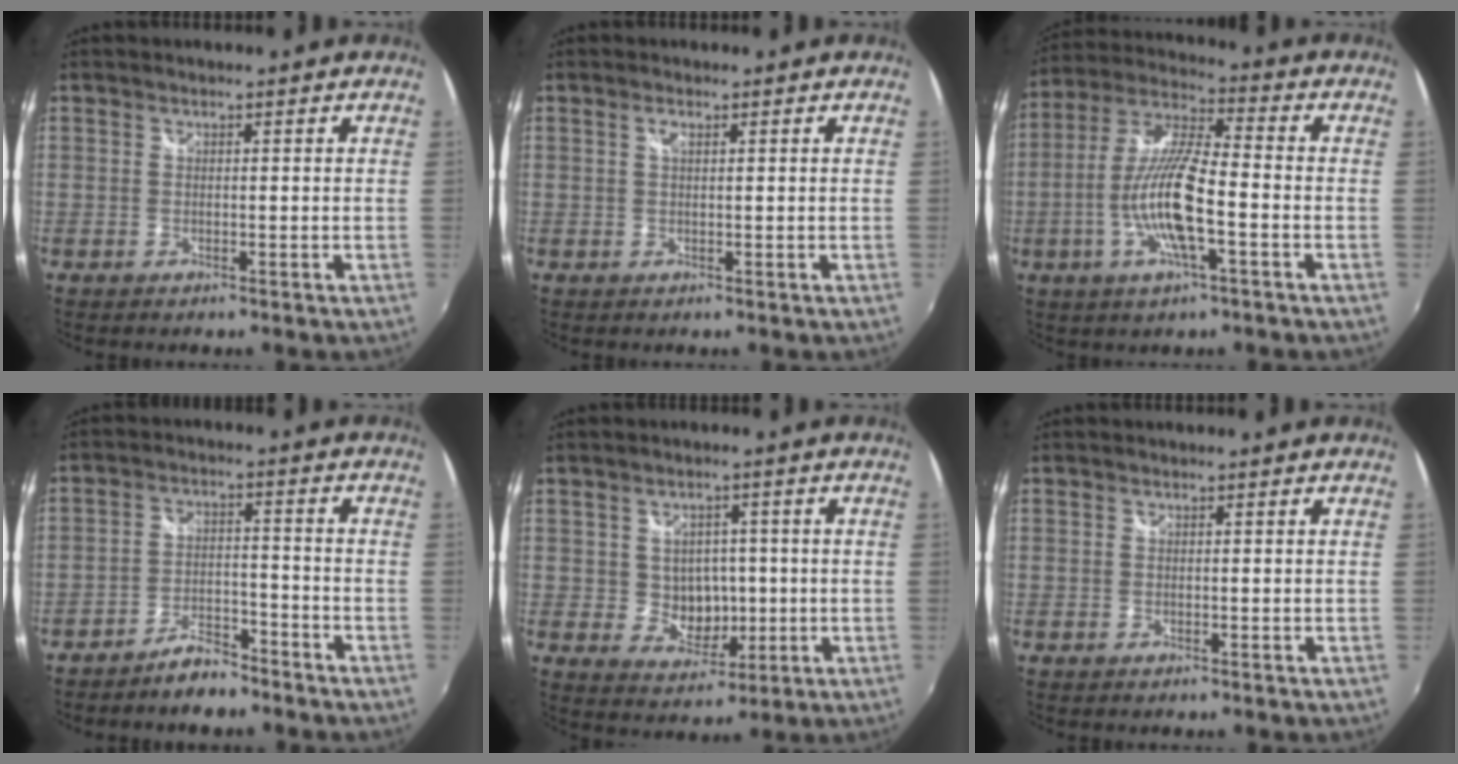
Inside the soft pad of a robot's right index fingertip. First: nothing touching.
{"total": 1.0, "force": [0.5, 0.3, 0.9], "torque": [-0.017, 0.002, 0.006]}
{"total": 13.7, "force": [-4.0, 2.7, 12.8], "torque": [-0.259, -0.005, -0.077]}
{"total": 6.2, "force": [-5.4, 2.0, 2.4], "torque": [-0.062, 0.011, -0.088]}
{"total": 6.6, "force": [-0.1, 5.9, 3.0], "torque": [-0.056, 0.002, 0.012]}
{"total": 0.0}